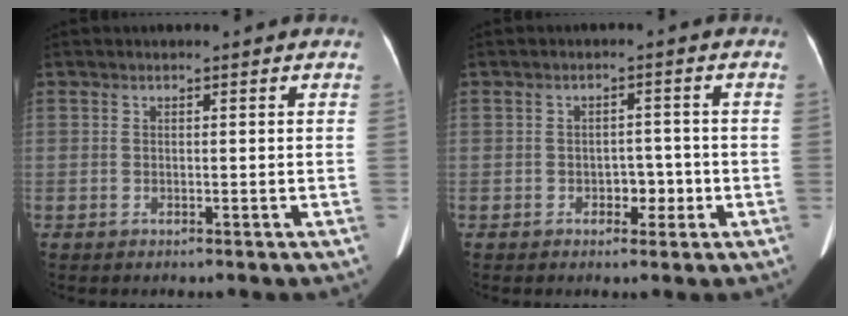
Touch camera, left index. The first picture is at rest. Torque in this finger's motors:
{"motor_torque": [0.02, 0.13, 0.06, 0.00]}